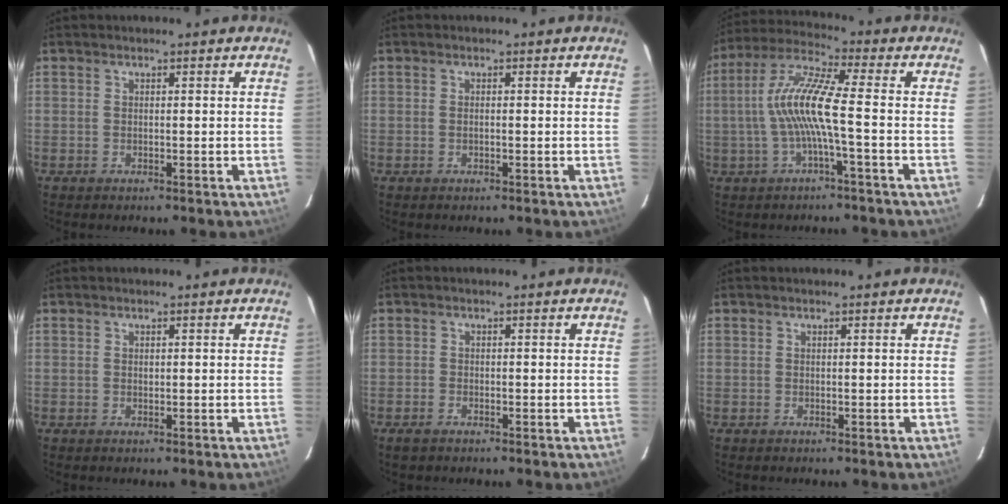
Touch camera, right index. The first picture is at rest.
{"total": 0.7, "force": [-0.1, 0.5, 0.5], "torque": [-0.011, 0.001, -0.003]}
{"total": 10.4, "force": [-1.6, 0.3, 10.3], "torque": [-0.211, 0.011, -0.030]}
{"total": 0.7, "force": [0.1, 0.6, 0.3], "torque": [-0.003, 0.002, 0.003]}
{"total": 1.8, "force": [-1.4, 0.9, 0.7], "torque": [-0.019, -0.002, -0.026]}
{"total": 0.0}